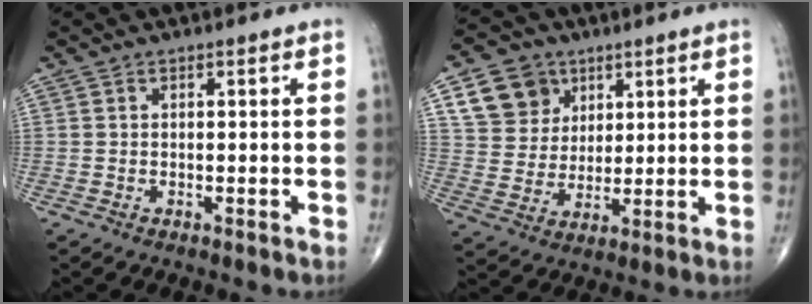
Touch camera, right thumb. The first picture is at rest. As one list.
[{"total": 10.8, "force": [5.0, 8.9, 3.5], "torque": [-0.035, -0.015, 0.096]}]